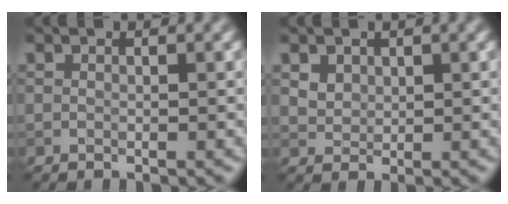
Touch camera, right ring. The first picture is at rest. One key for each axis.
{"total": 2.3, "fx": 1.3, "fy": 1.7, "fz": 0.9, "tx": -0.024, "ty": -0.005, "tz": 0.038}